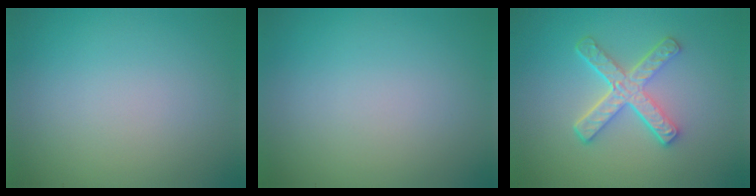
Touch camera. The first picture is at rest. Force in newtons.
{"total": 0.0}
{"total": 4.9, "press": 3.5, "slide": 3.4}